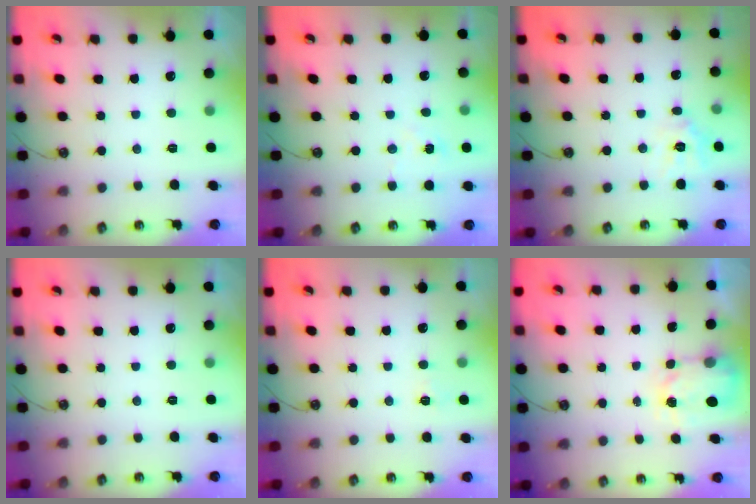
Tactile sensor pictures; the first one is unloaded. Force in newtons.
{"total": 3.9, "press": 3.9, "slide": 0.3}
{"total": 9.5, "press": 9.5, "slide": 0.9}
{"total": 0.0}
{"total": 2.8, "press": 2.8, "slide": 0.3}
{"total": 4.3, "press": 4.3, "slide": 0.5}